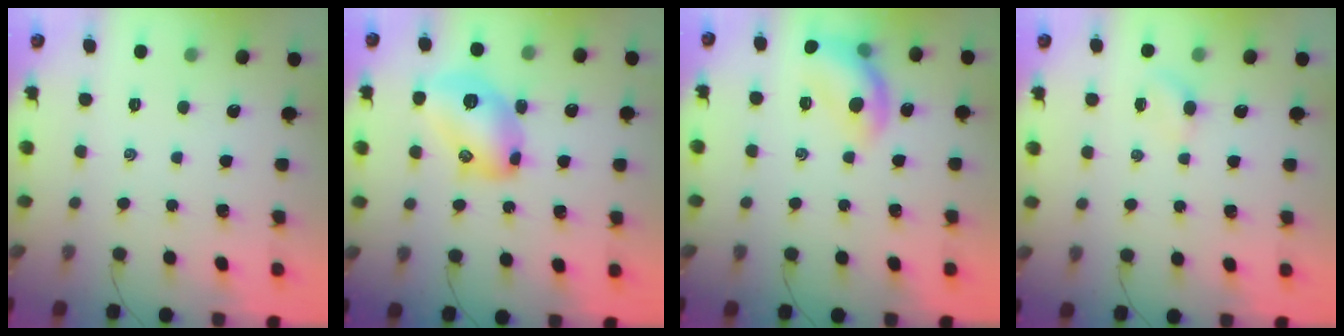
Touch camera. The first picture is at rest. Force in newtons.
{"total": 13.2, "press": 13.1, "slide": 0.7}
{"total": 13.1, "press": 13.1, "slide": 1.3}
{"total": 2.1, "press": 2.0, "slide": 0.7}